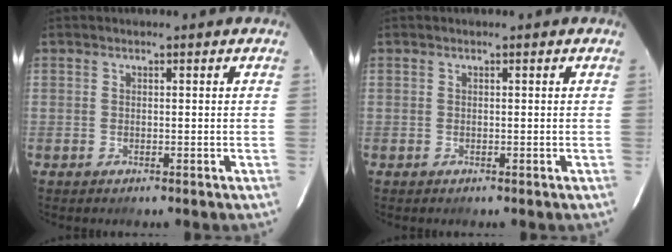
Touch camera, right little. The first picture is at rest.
{"total": 0.0}